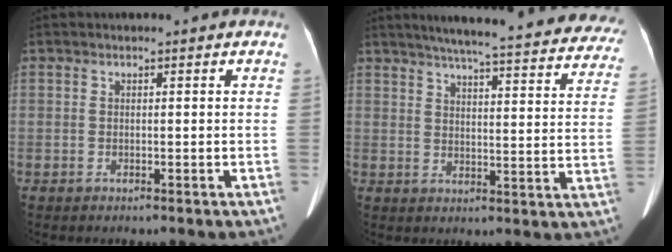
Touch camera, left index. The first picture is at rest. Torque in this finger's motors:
{"motor_torque": [0.94, -1.20, 0.30, 0.11]}